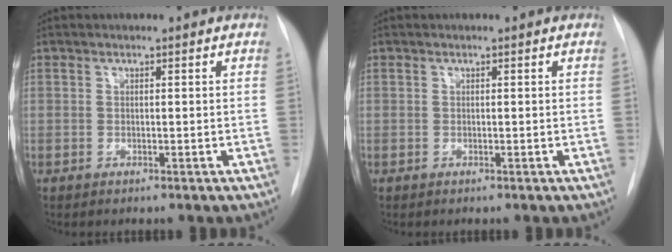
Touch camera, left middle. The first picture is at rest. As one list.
[{"total": 0.0}]